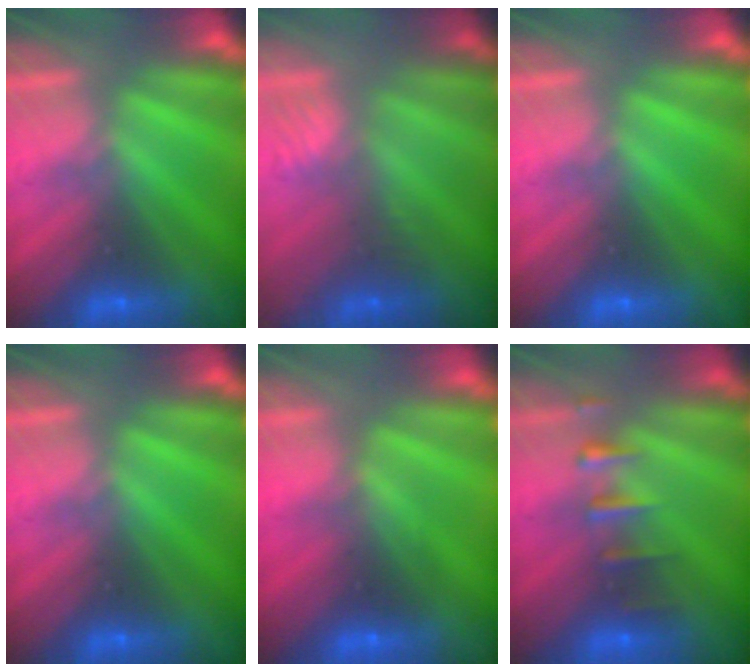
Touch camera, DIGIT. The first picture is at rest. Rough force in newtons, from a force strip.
{"total": 2.4}
{"total": 0.0}
{"total": 0.0}
{"total": 2.8}
{"total": 2.4}